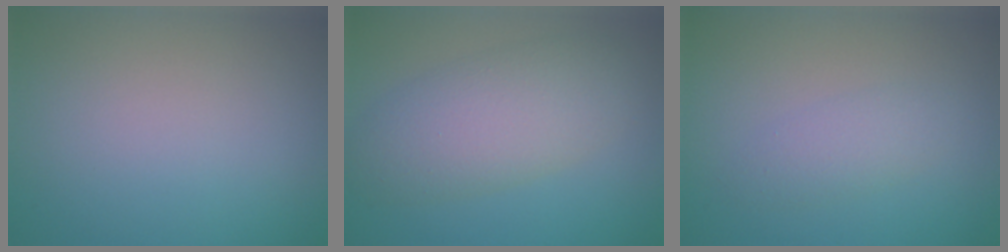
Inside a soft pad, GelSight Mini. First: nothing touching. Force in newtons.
{"total": 6.1, "press": 6.1, "slide": 0.2}
{"total": 2.0, "press": 2.0, "slide": 0.1}